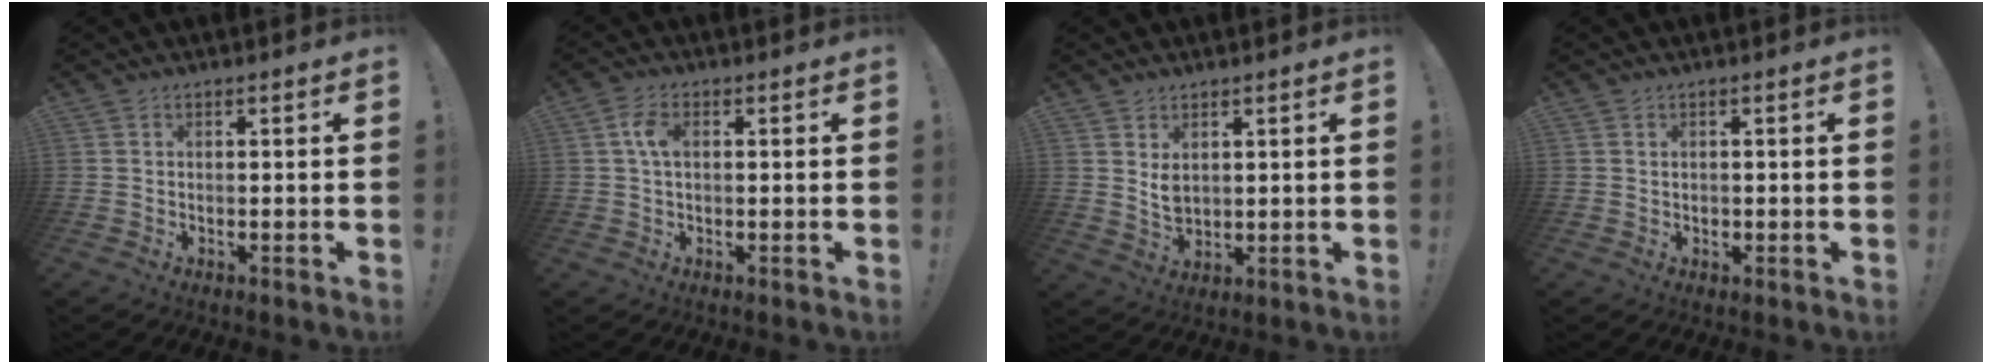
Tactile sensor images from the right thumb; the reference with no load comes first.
{"total": 4.9, "force": [0.7, 2.7, 4.0], "torque": [-0.076, 0.006, 0.010]}
{"total": 4.4, "force": [2.1, 3.0, 2.5], "torque": [-0.035, -0.014, 0.040]}
{"total": 0.9, "force": [-0.1, 0.9, -0.1], "torque": [-0.005, 0.005, -0.001]}